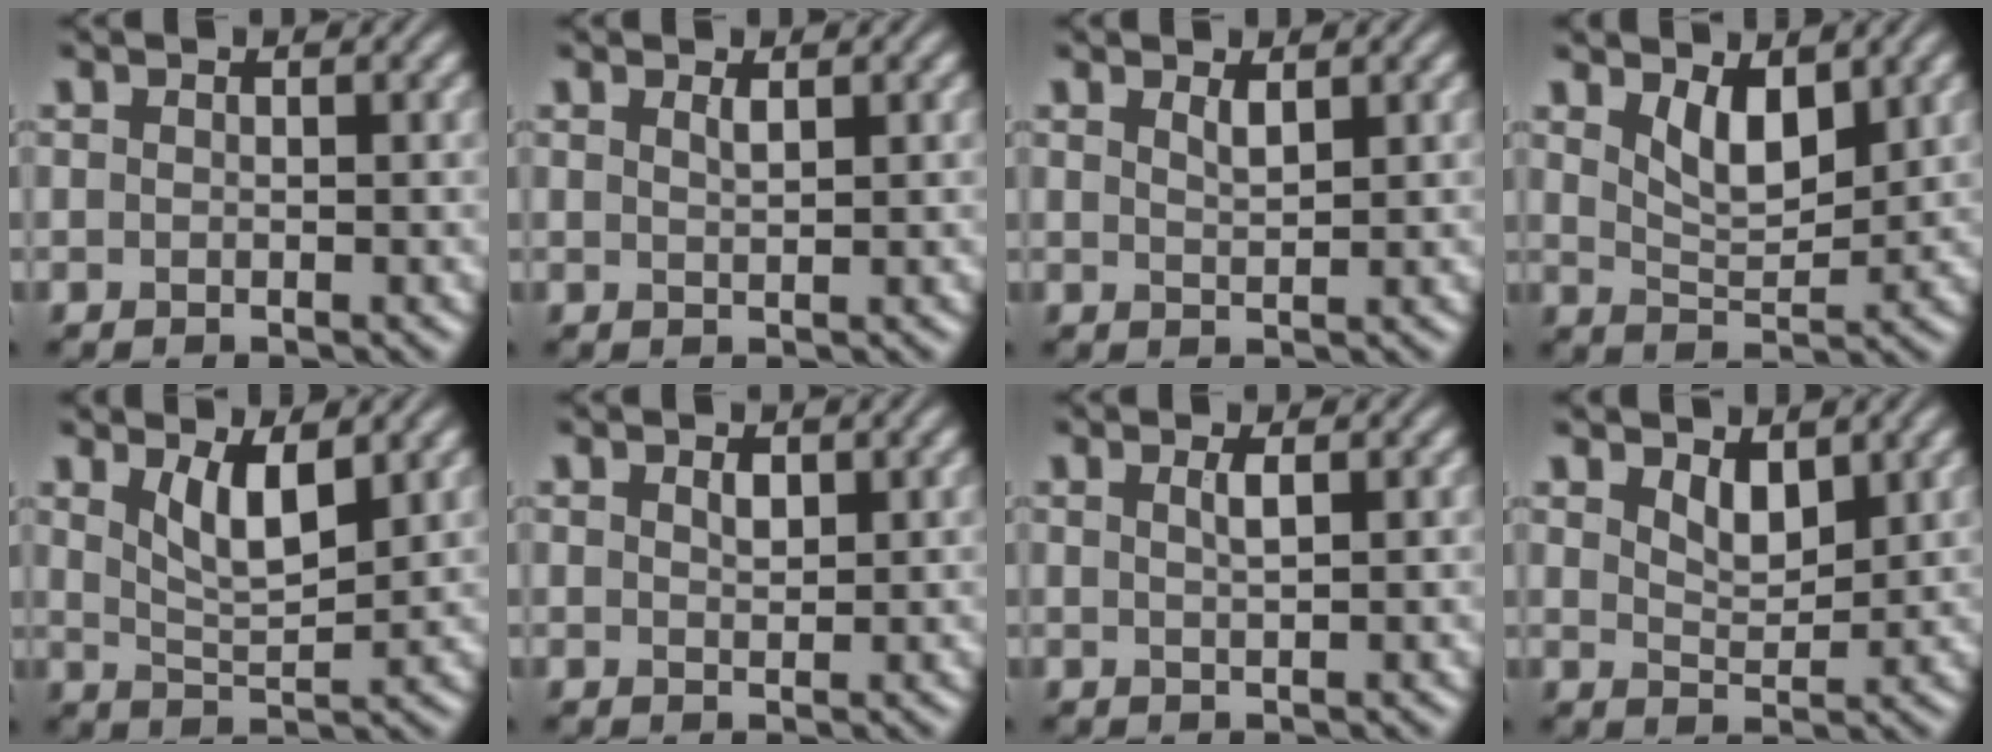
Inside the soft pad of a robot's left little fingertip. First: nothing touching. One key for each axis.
{"total": 0.9, "fx": 0.6, "fy": 0.2, "fz": 0.6, "tx": -0.008, "ty": 0.000, "tz": 0.011}
{"total": 1.2, "fx": 0.9, "fy": 0.3, "fz": 0.8, "tx": -0.015, "ty": 0.000, "tz": 0.016}
{"total": 3.7, "fx": 2.0, "fy": 1.6, "fz": 2.7, "tx": -0.054, "ty": -0.008, "tz": 0.037}
{"total": 3.9, "fx": 2.0, "fy": 1.3, "fz": 3.2, "tx": -0.063, "ty": -0.009, "tz": 0.040}
{"total": 1.2, "fx": 0.6, "fy": 0.6, "fz": 0.8, "tx": -0.015, "ty": 0.001, "tz": 0.012}
{"total": 1.3, "fx": 0.5, "fy": 0.3, "fz": 1.2, "tx": -0.018, "ty": 0.003, "tz": 0.007}
{"total": 2.4, "fx": 1.5, "fy": 1.0, "fz": 1.5, "tx": -0.031, "ty": -0.008, "tz": 0.029}